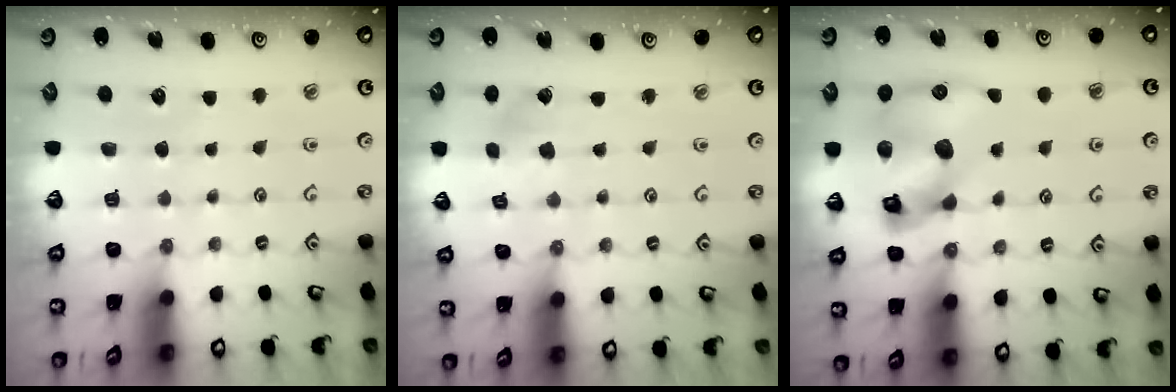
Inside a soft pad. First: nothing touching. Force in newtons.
{"total": 2.5, "press": 2.5, "slide": 0.2}
{"total": 16.3, "press": 16.2, "slide": 2.5}